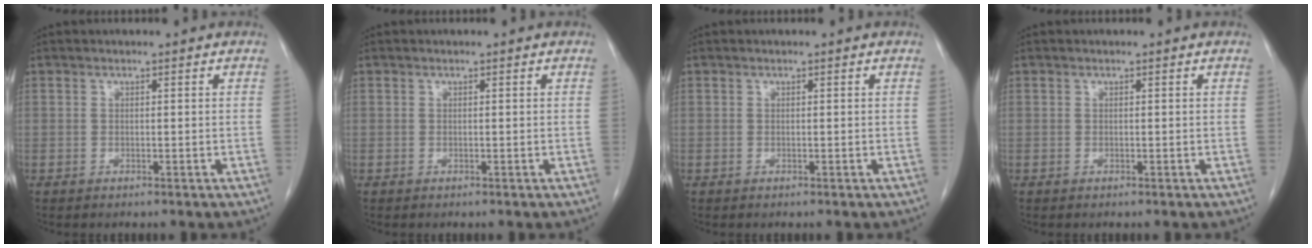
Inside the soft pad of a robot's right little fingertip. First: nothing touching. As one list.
[{"total": 0.0}, {"total": 0.0}, {"total": 0.0}]